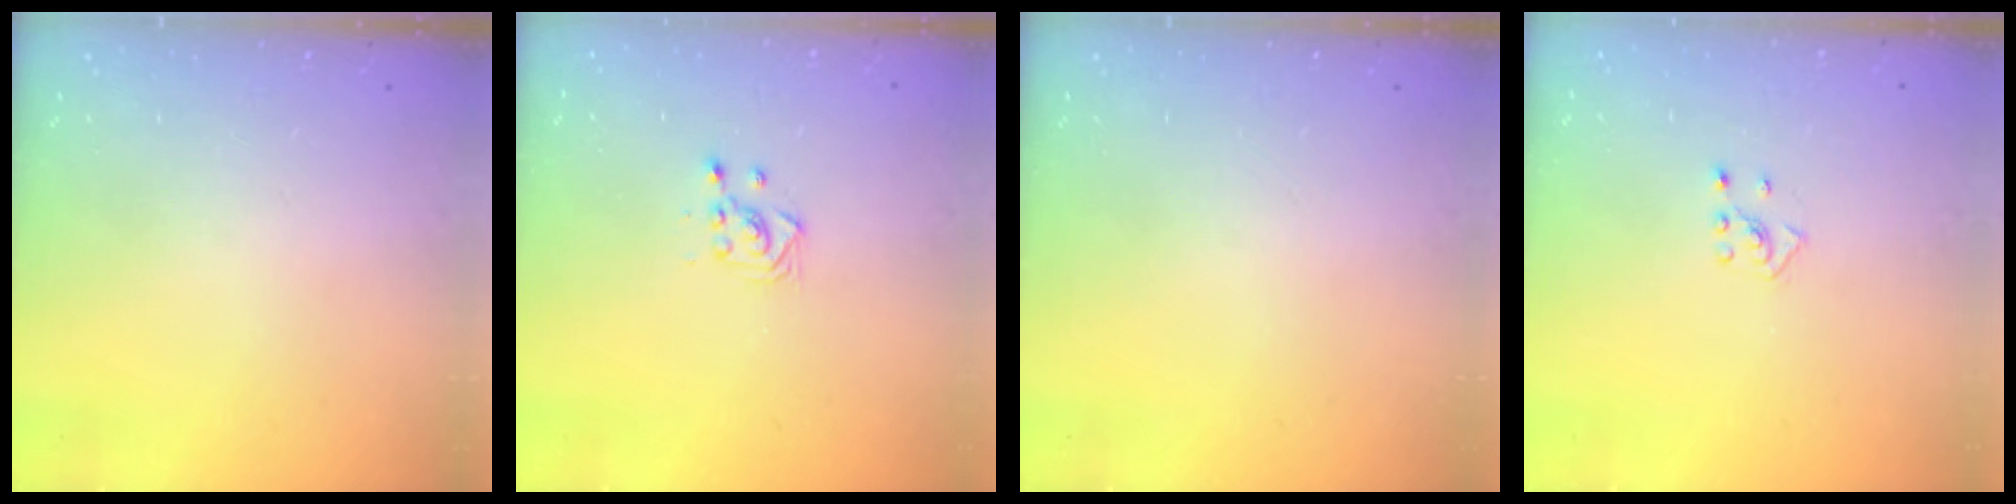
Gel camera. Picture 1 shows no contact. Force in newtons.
{"total": 3.0, "press": 3.0, "slide": 0.5}
{"total": 0.0}
{"total": 2.5, "press": 2.4, "slide": 0.7}